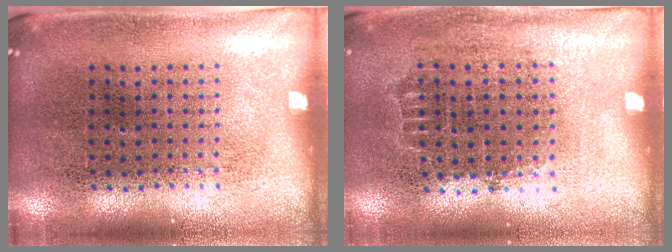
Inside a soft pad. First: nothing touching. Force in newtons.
{"total": 0.6, "press": 0.6, "slide": 0.2}